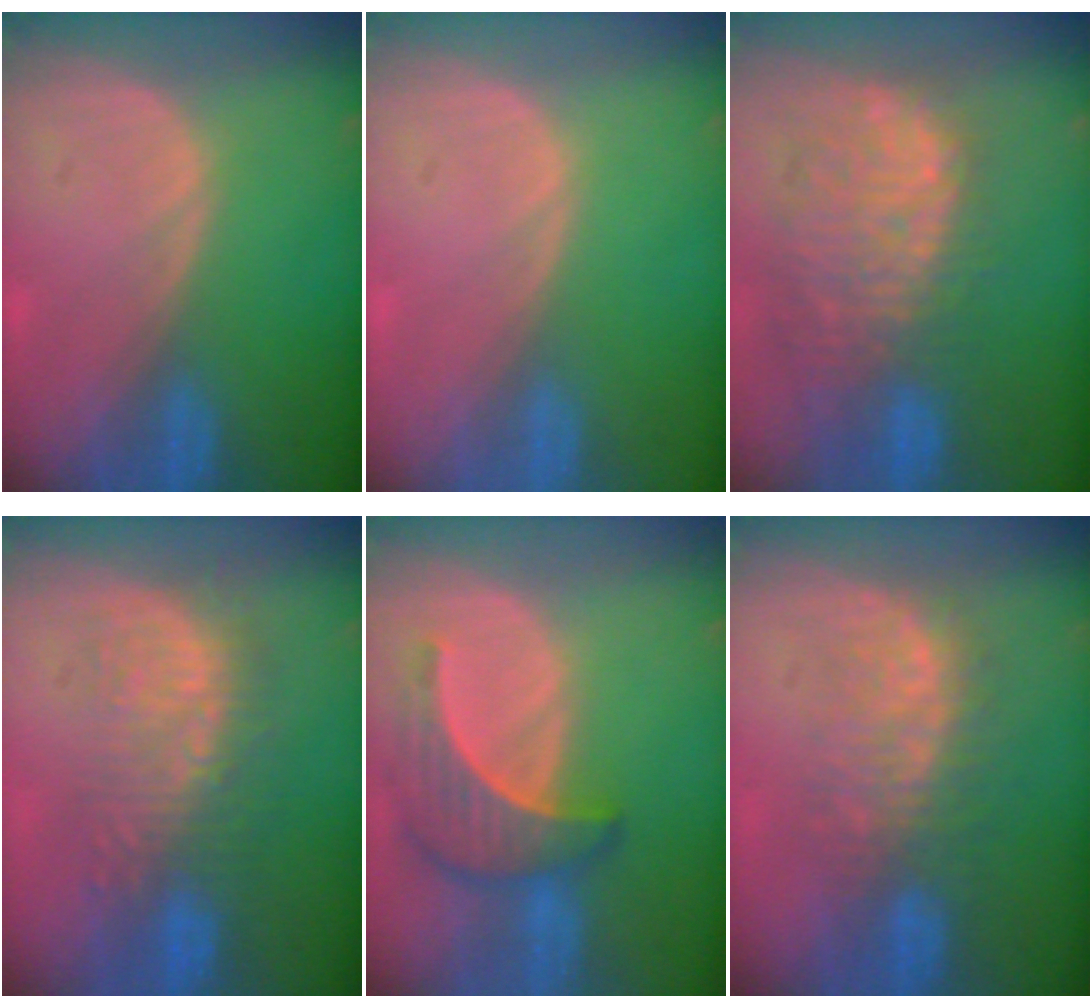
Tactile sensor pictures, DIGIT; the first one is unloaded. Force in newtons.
{"total": 0.0}
{"total": 11.5, "press": 10.5, "slide": 4.8}
{"total": 8.9, "press": 8.7, "slide": 2.0}
{"total": 6.8, "press": 6.8, "slide": 0.7}
{"total": 7.8, "press": 7.7, "slide": 1.3}